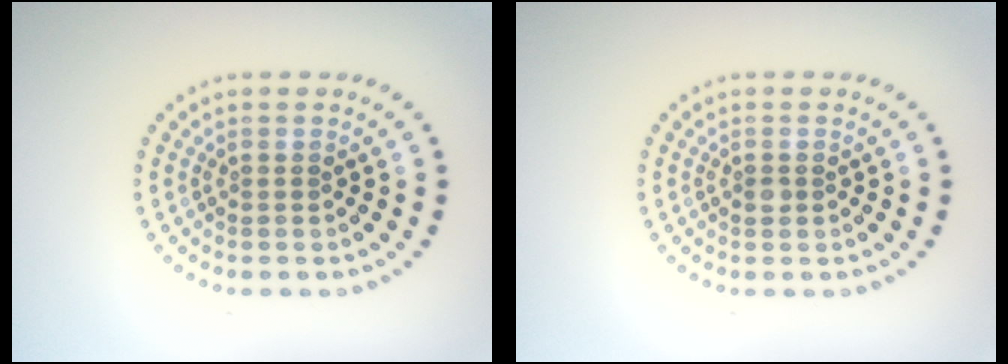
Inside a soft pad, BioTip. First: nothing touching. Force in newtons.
{"total": 0.9, "press": 0.9, "slide": 0.1}